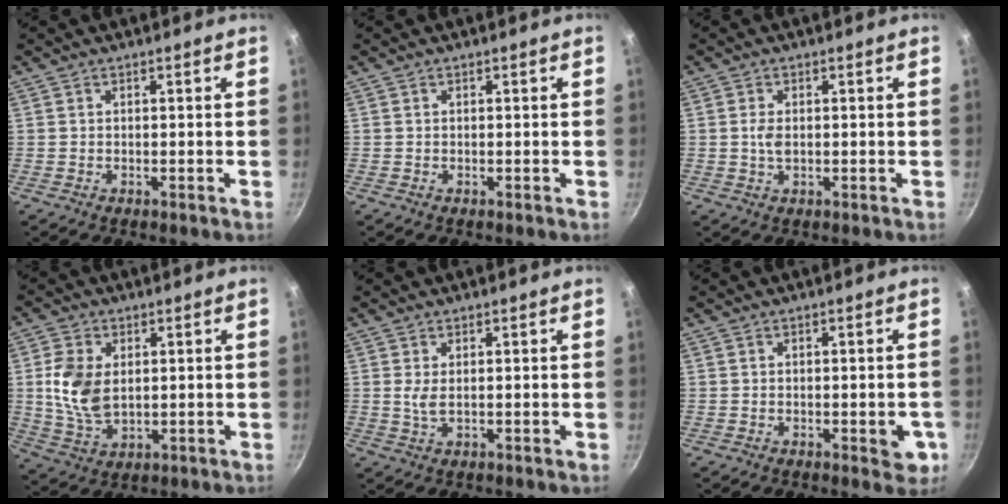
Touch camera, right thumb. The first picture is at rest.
{"total": 0.0}
{"total": 2.4, "force": [0.1, 1.4, 1.9], "torque": [-0.036, -0.002, 0.001]}
{"total": 9.8, "force": [1.4, 6.4, 7.4], "torque": [-0.141, -0.016, 0.032]}
{"total": 2.3, "force": [0.5, 0.9, 2.1], "torque": [-0.042, -0.007, 0.014]}
{"total": 4.2, "force": [-1.1, 1.9, 3.6], "torque": [-0.029, -0.002, -0.013]}